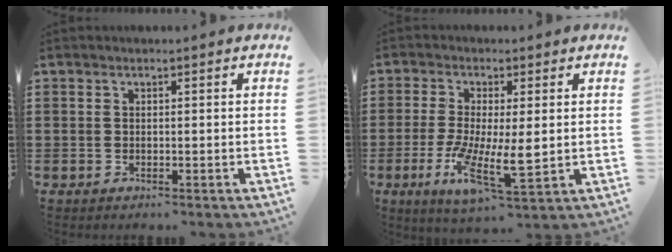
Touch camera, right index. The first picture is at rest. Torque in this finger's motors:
{"motor_torque": [2.10, -0.04, 0.39, 0.21]}